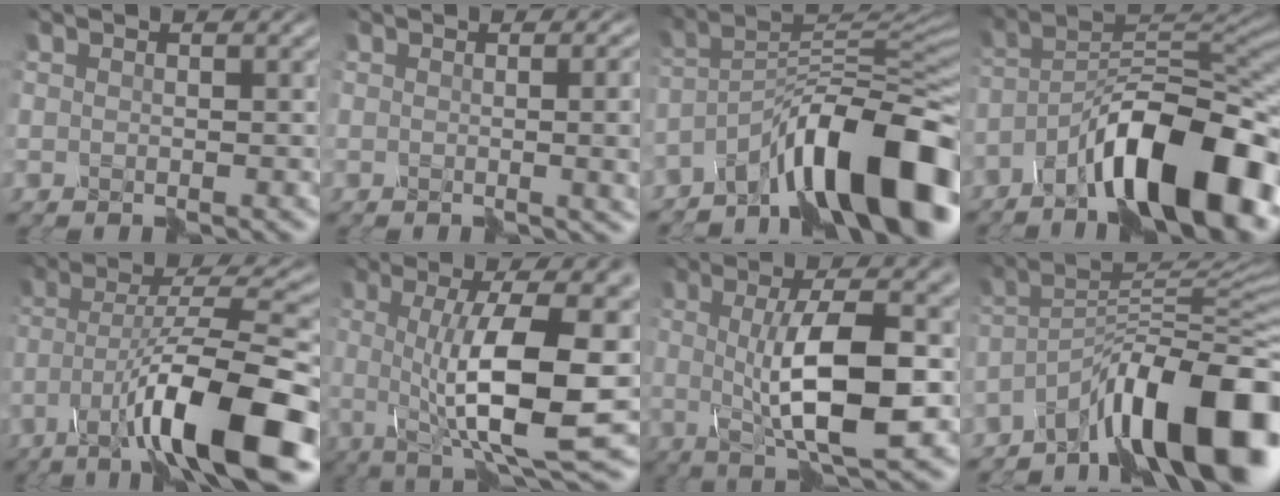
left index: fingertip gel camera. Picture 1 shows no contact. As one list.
[{"total": 6.4, "force": [-0.1, 2.8, 5.8], "torque": [-0.042, -0.011, 0.013]}, {"total": 12.0, "force": [-8.3, 2.6, 8.2], "torque": [-0.113, 0.022, -0.145]}, {"total": 12.6, "force": [-8.4, 3.2, 8.9], "torque": [-0.138, 0.019, -0.146]}, {"total": 11.9, "force": [-6.6, 1.7, 9.7], "torque": [-0.162, 0.014, -0.103]}, {"total": 11.3, "force": [-0.6, 2.4, 11.0], "torque": [-0.152, 0.001, -0.010]}, {"total": 8.6, "force": [-0.4, 1.9, 8.4], "torque": [-0.124, 0.001, -0.004]}, {"total": 12.8, "force": [-8.5, 2.8, 9.2], "torque": [-0.133, 0.021, -0.148]}]